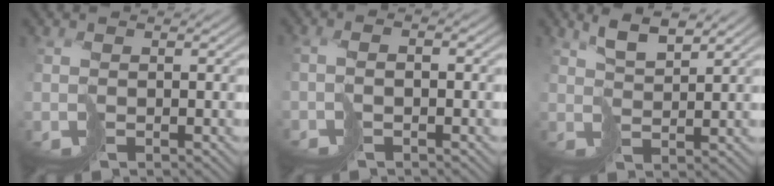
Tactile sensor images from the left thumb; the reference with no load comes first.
{"total": 2.7, "force": [-1.1, 0.9, 2.3], "torque": [-0.050, 0.005, -0.025]}
{"total": 4.2, "force": [2.9, 1.2, 2.8], "torque": [-0.066, 0.004, 0.058]}